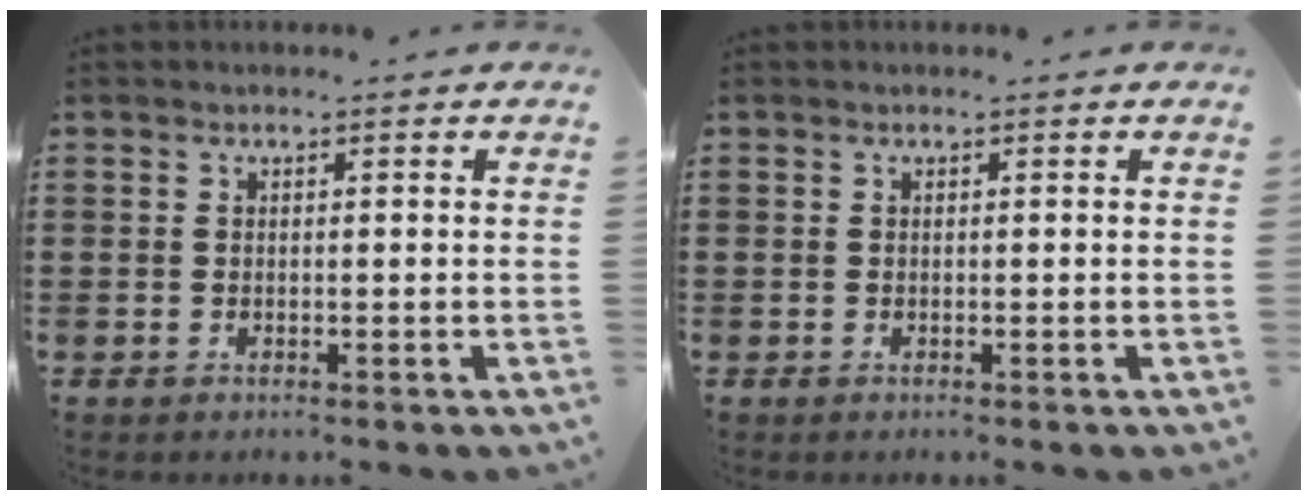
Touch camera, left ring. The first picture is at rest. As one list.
[{"total": 0.0}]